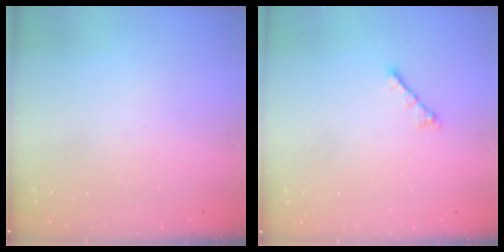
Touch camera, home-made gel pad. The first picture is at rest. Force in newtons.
{"total": 2.0, "press": 1.9, "slide": 0.6}